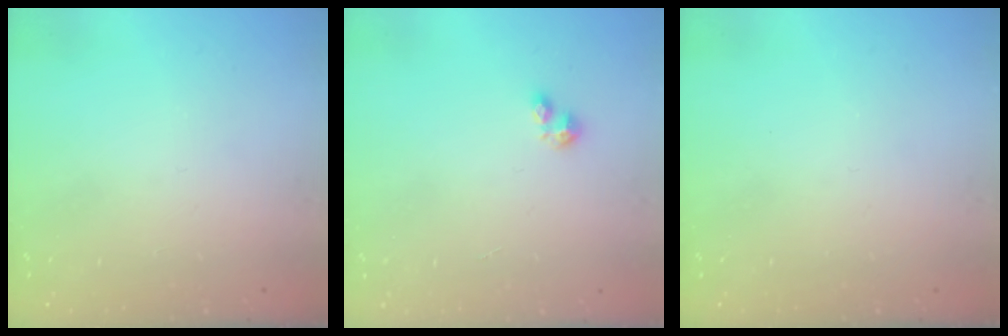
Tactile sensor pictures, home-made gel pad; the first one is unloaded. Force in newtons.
{"total": 2.1, "press": 2.1, "slide": 0.3}
{"total": 0.0}